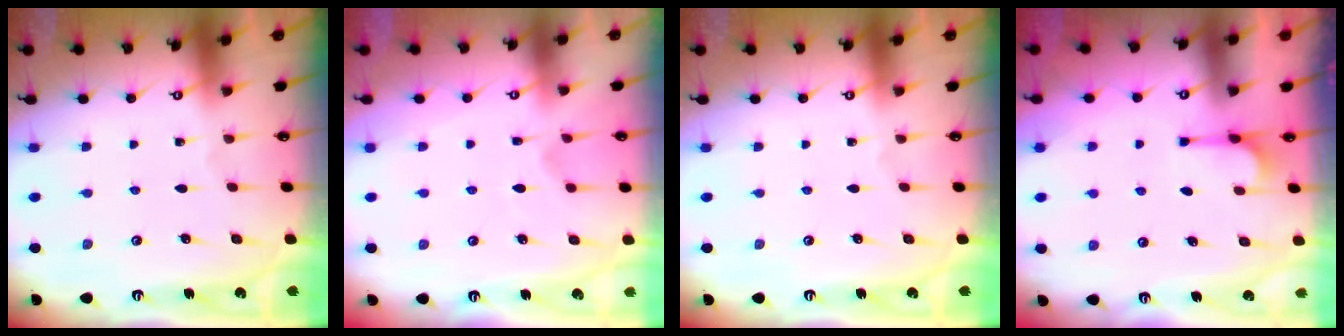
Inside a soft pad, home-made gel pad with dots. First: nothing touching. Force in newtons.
{"total": 2.1, "press": 1.8, "slide": 1.2}
{"total": 0.0}
{"total": 2.9, "press": 2.7, "slide": 1.1}